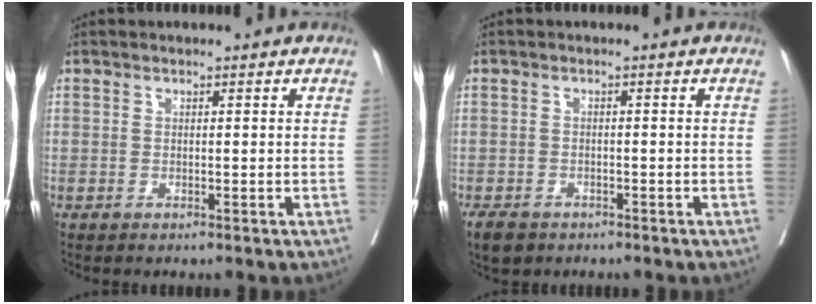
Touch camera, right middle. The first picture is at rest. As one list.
[{"total": 3.7, "force": [-2.8, 2.0, 1.4], "torque": [-0.026, -0.005, -0.043]}]